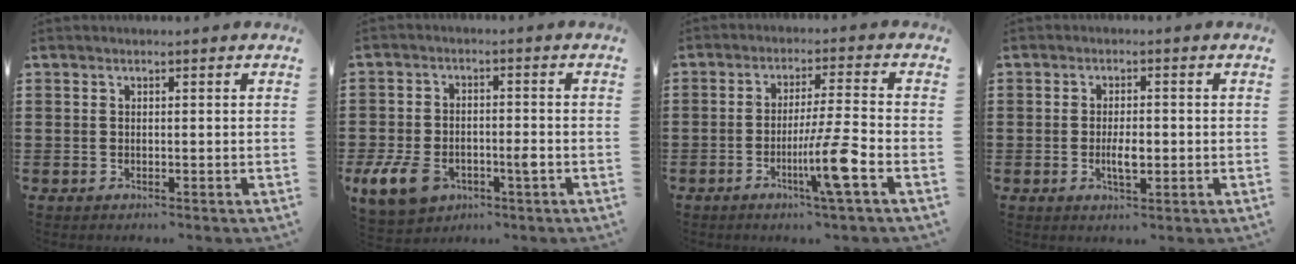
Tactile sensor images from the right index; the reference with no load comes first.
{"total": 7.2, "force": [-3.4, 4.2, 4.8], "torque": [-0.121, -0.003, -0.066]}
{"total": 9.2, "force": [-3.5, -0.1, 8.5], "torque": [-0.151, -0.010, -0.064]}
{"total": 3.5, "force": [-0.6, 1.2, 3.3], "torque": [-0.066, -0.001, -0.013]}